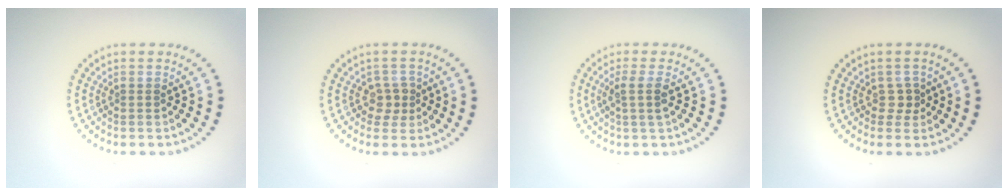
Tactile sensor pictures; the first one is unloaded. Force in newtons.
{"total": 1.9, "press": 1.6, "slide": 1.0}
{"total": 2.0, "press": 1.6, "slide": 1.2}
{"total": 1.2, "press": 0.9, "slide": 0.8}